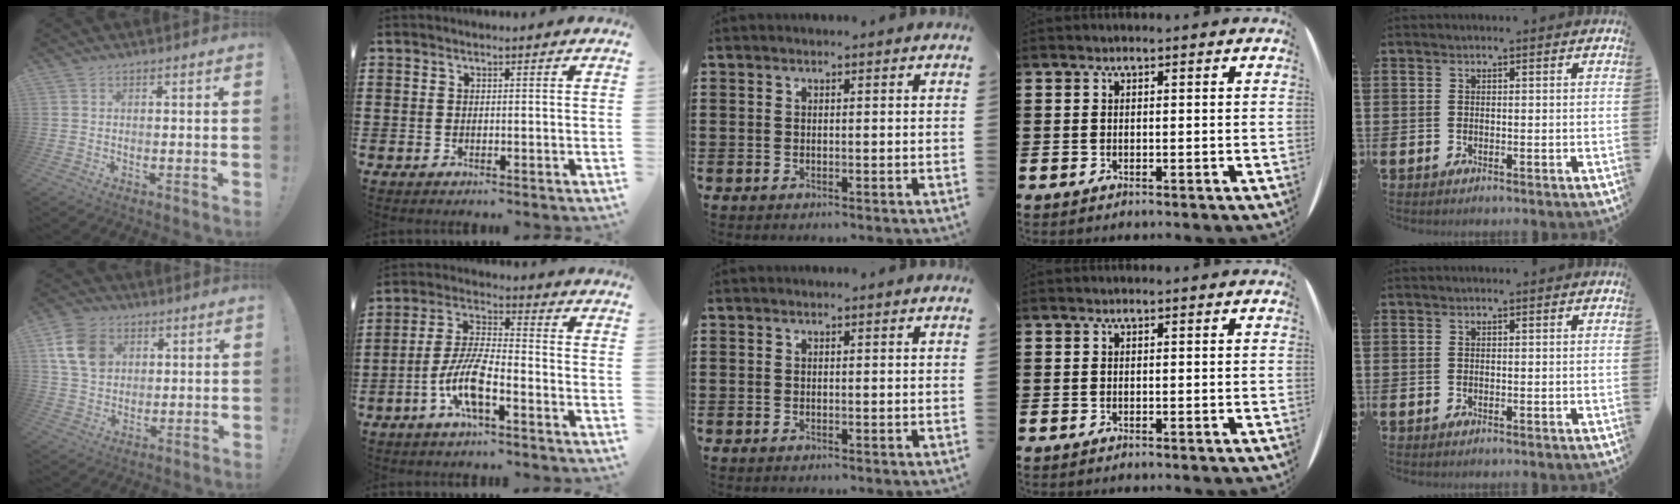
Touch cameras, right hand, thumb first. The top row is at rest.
{"thumb": {"total": 13.0, "force": [4.7, 10.0, 6.8], "torque": [-0.111, -0.008, 0.097]}, "index": {"total": 8.6, "force": [-4.2, 2.0, 7.2], "torque": [-0.171, -0.010, -0.086]}}